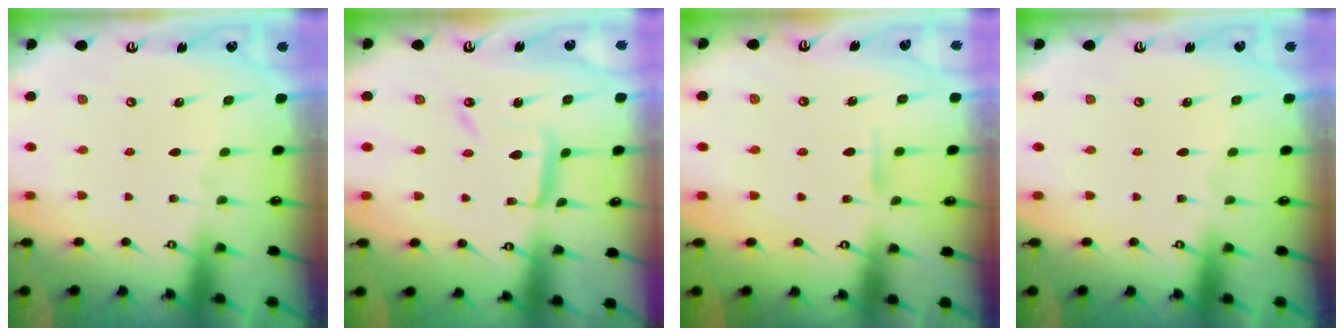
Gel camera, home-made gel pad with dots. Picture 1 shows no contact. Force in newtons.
{"total": 10.2, "press": 10.2, "slide": 0.9}
{"total": 5.4, "press": 5.4, "slide": 0.7}
{"total": 0.0}